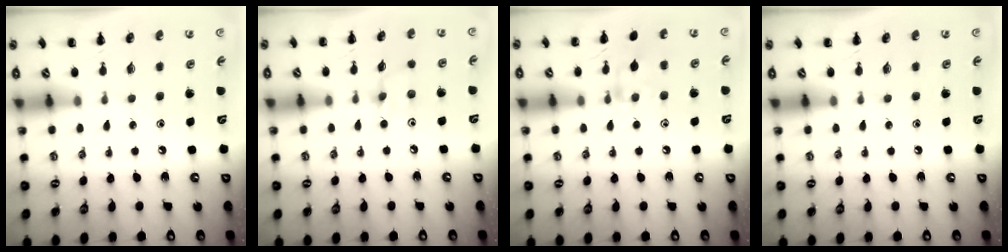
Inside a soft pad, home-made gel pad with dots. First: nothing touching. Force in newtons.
{"total": 5.9, "press": 5.7, "slide": 1.7}
{"total": 8.1, "press": 8.1, "slide": 1.2}
{"total": 0.0}